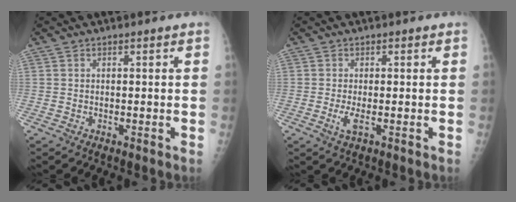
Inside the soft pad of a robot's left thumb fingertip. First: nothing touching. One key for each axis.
{"total": 2.5, "fx": -0.6, "fy": 0.7, "fz": 2.3, "tx": -0.055, "ty": -0.007, "tz": -0.015}